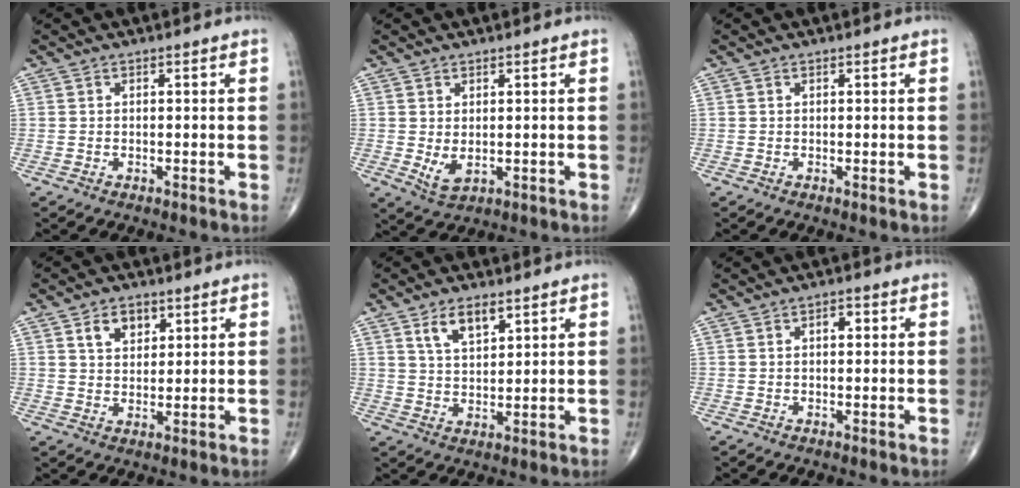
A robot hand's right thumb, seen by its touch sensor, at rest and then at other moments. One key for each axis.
{"total": 3.3, "fx": 0.0, "fy": 1.8, "fz": 2.8, "tx": -0.046, "ty": -0.006, "tz": 0.011}
{"total": 0.0}
{"total": 5.4, "fx": 2.7, "fy": 3.5, "fz": 3.1, "tx": -0.030, "ty": -0.014, "tz": 0.046}
{"total": 6.2, "fx": 3.6, "fy": 2.8, "fz": 4.2, "tx": -0.063, "ty": -0.020, "tz": 0.067}
{"total": 2.0, "fx": 0.5, "fy": 1.1, "fz": 1.6, "tx": -0.022, "ty": 0.007, "tz": 0.005}